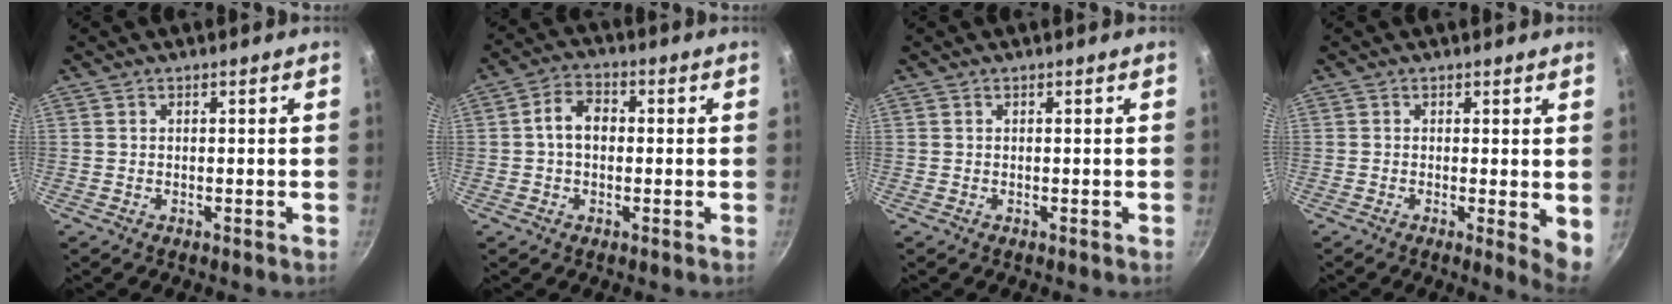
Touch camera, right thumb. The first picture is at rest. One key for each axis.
{"total": 4.5, "fx": 0.0, "fy": 3.2, "fz": 3.1, "tx": -0.043, "ty": 0.015, "tz": -0.006}
{"total": 0.0}
{"total": 4.7, "fx": 0.0, "fy": 1.2, "fz": 4.6, "tx": -0.059, "ty": -0.017, "tz": -0.003}